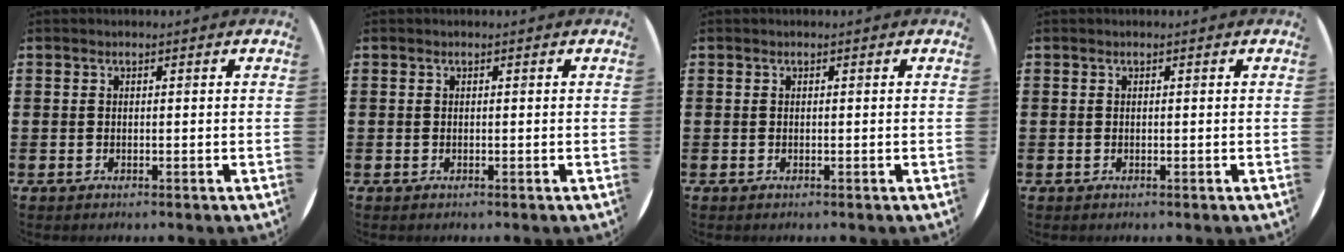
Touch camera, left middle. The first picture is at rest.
{"total": 0.0}
{"total": 0.0}
{"total": 0.0}